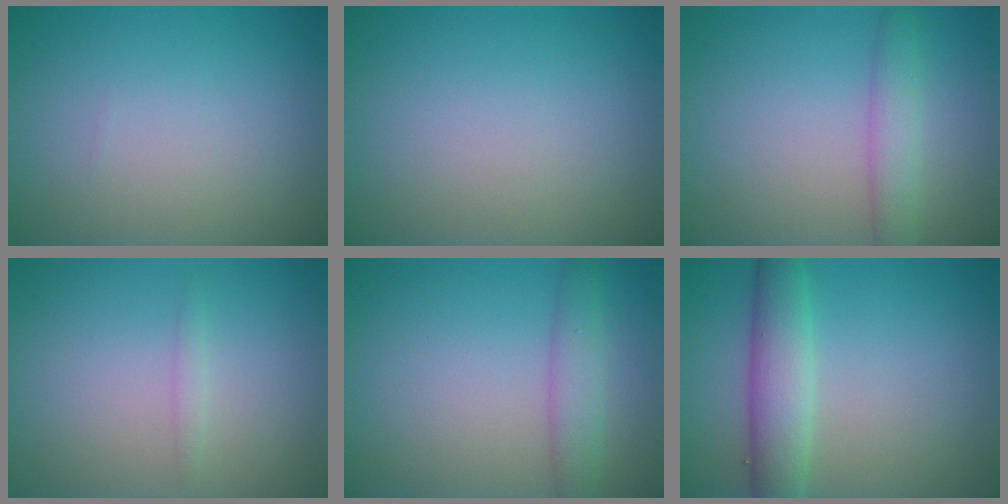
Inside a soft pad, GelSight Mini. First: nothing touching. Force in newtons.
{"total": 0.0}
{"total": 2.7, "press": 2.7, "slide": 0.2}
{"total": 0.7, "press": 0.7, "slide": 0.1}
{"total": 2.8, "press": 2.8, "slide": 0.1}
{"total": 4.5, "press": 4.5, "slide": 0.1}